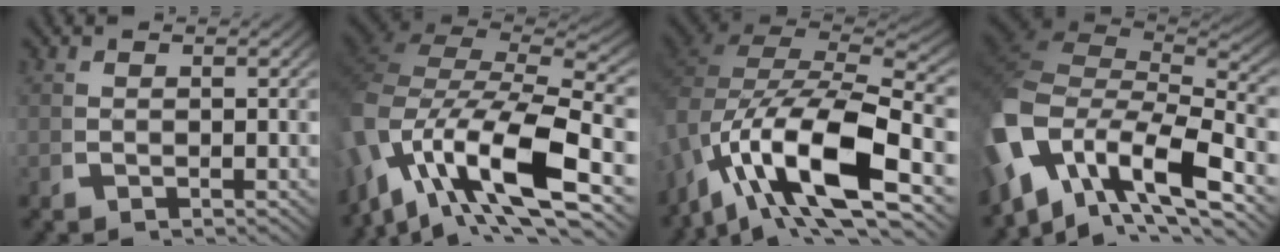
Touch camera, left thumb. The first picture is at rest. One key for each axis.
{"total": 18.8, "fx": 1.8, "fy": 13.1, "fz": 13.4, "tx": -0.251, "ty": -0.017, "tz": 0.017}
{"total": 17.9, "fx": 0.1, "fy": 12.2, "fz": 13.0, "tx": -0.239, "ty": -0.026, "tz": -0.004}
{"total": 14.7, "fx": -0.4, "fy": 9.1, "fz": 11.5, "tx": -0.264, "ty": -0.042, "tz": 0.011}